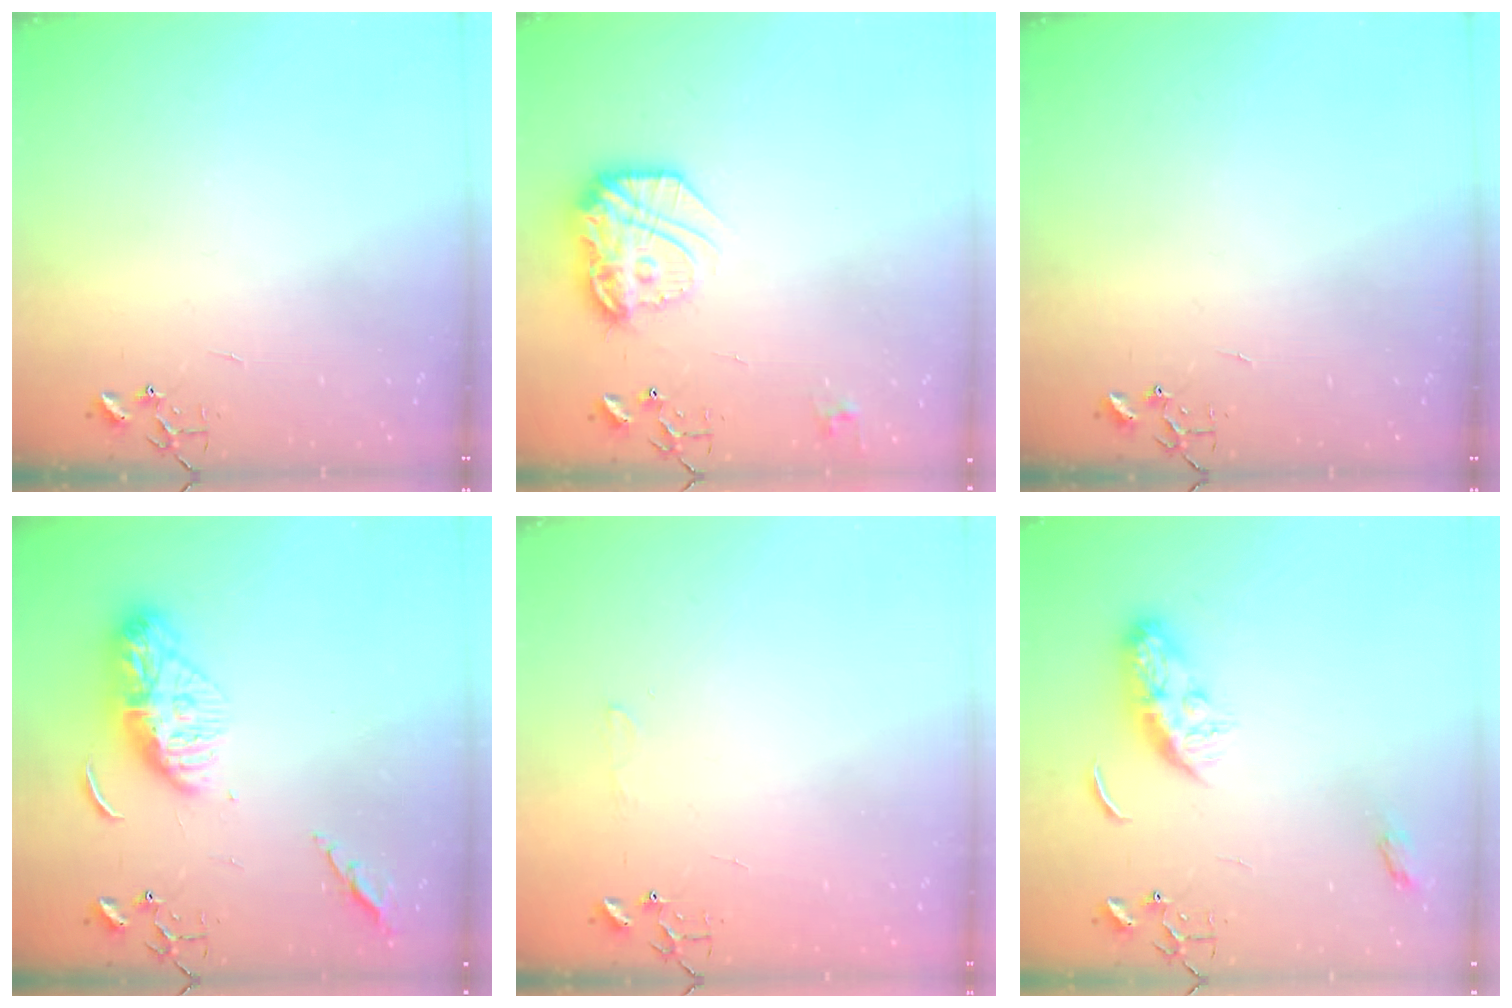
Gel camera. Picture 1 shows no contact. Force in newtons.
{"total": 19.0, "press": 19.0, "slide": 1.7}
{"total": 0.0}
{"total": 13.3, "press": 13.2, "slide": 1.3}
{"total": 4.7, "press": 4.6, "slide": 0.7}
{"total": 9.5, "press": 9.5, "slide": 0.2}